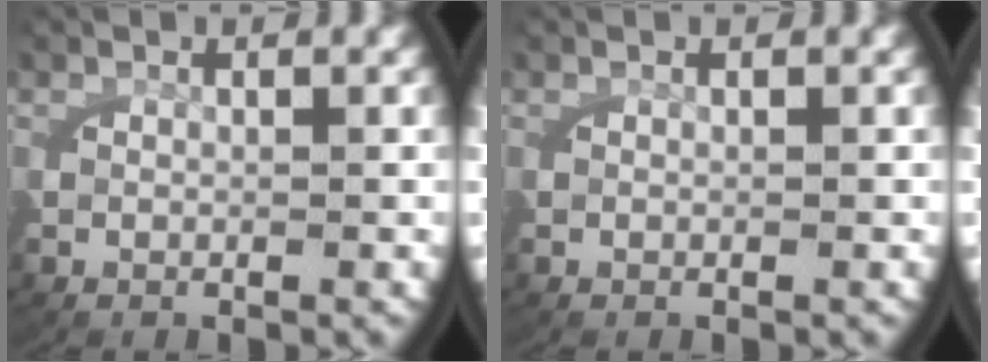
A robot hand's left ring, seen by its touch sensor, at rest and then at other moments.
{"total": 0.0}